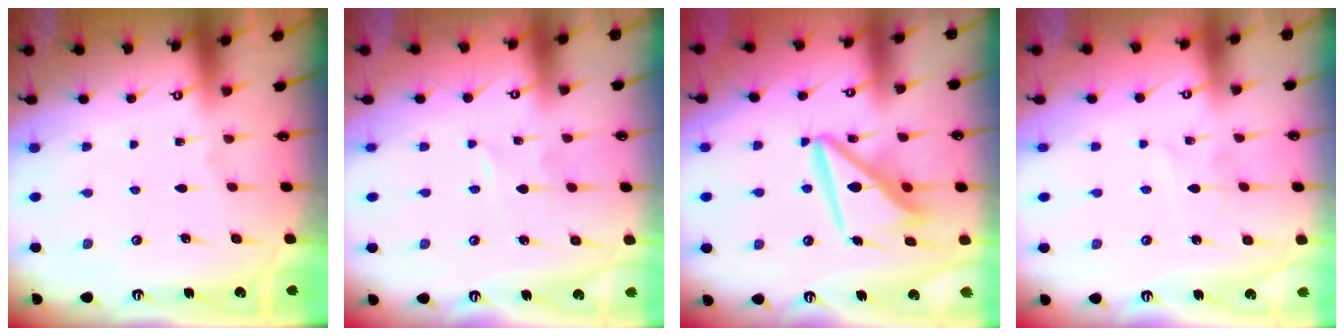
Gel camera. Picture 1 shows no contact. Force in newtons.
{"total": 0.7, "press": 0.7, "slide": 0.1}
{"total": 12.5, "press": 12.4, "slide": 1.3}
{"total": 2.5, "press": 2.5, "slide": 0.2}